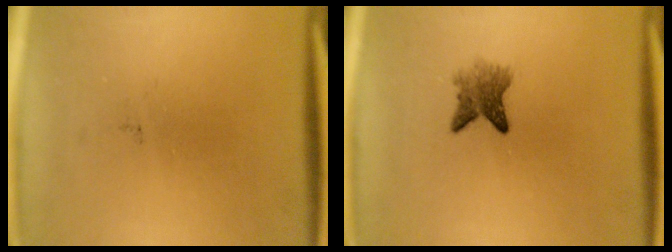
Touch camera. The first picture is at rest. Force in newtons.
{"total": 3.4}